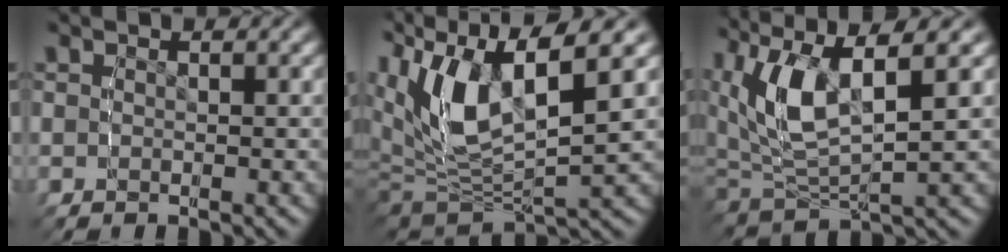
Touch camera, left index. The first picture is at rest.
{"total": 11.3, "force": [0.8, 7.4, 8.4], "torque": [-0.196, -0.021, 0.020]}
{"total": 7.2, "force": [1.5, 4.2, 5.7], "torque": [-0.141, -0.009, 0.028]}